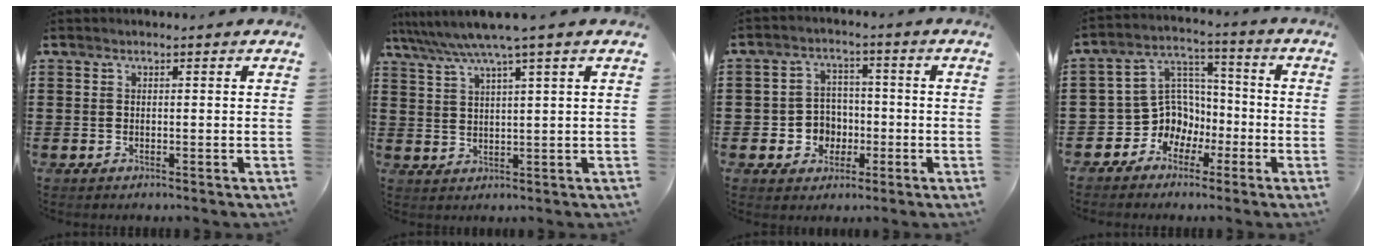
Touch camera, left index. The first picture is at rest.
{"total": 5.1, "force": [3.6, -0.6, 3.5], "torque": [-0.079, -0.016, 0.059]}
{"total": 5.1, "force": [-1.4, 4.7, 1.5], "torque": [-0.043, 0.013, -0.026]}
{"total": 7.6, "force": [-2.3, 7.1, 1.4], "torque": [-0.067, -0.003, -0.045]}